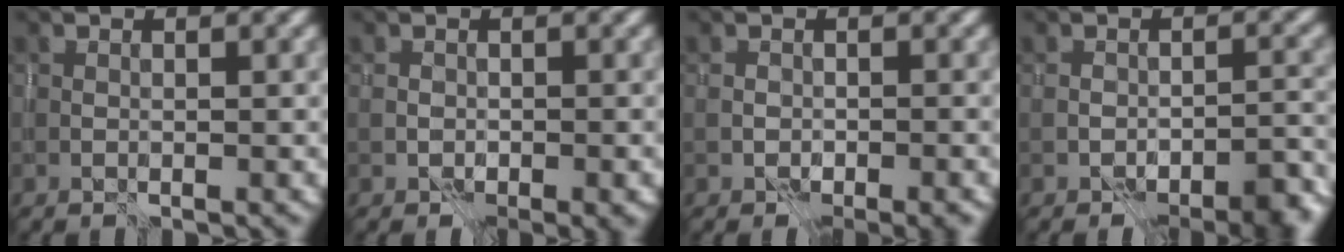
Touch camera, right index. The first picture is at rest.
{"total": 1.2, "force": [-0.6, 0.7, 0.8], "torque": [-0.016, -0.006, -0.004]}
{"total": 2.0, "force": [-1.3, 1.0, 1.1], "torque": [-0.018, -0.009, -0.012]}
{"total": 4.1, "force": [-3.0, 1.4, 2.3], "torque": [-0.030, 0.000, -0.040]}